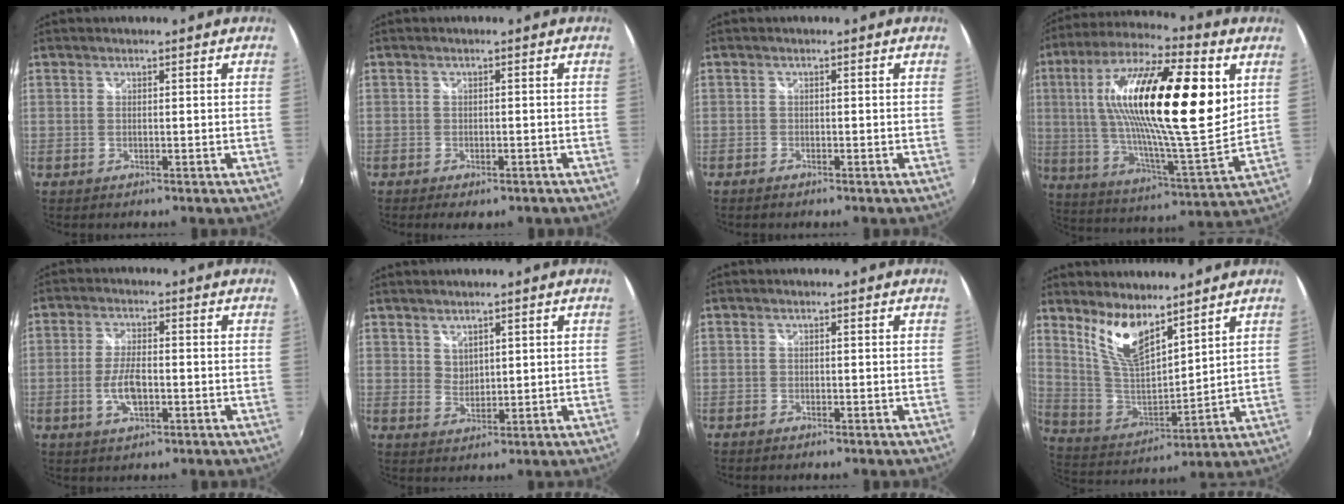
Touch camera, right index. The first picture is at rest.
{"total": 3.8, "force": [-2.7, 1.7, 2.1], "torque": [-0.048, -0.015, -0.038]}
{"total": 1.2, "force": [-1.0, 0.5, 0.3], "torque": [-0.013, -0.002, -0.021]}
{"total": 27.9, "force": [7.3, 7.1, 26.0], "torque": [-0.458, 0.015, 0.116]}
{"total": 6.2, "force": [-1.7, 2.5, 5.4], "torque": [-0.112, -0.003, -0.031]}
{"total": 2.7, "force": [2.1, 1.6, 0.8], "torque": [-0.007, 0.000, 0.039]}
{"total": 1.0, "force": [-0.9, 0.4, 0.3], "torque": [-0.010, -0.002, -0.018]}
{"total": 11.4, "force": [7.9, 3.8, 7.2], "torque": [-0.141, -0.009, 0.165]}